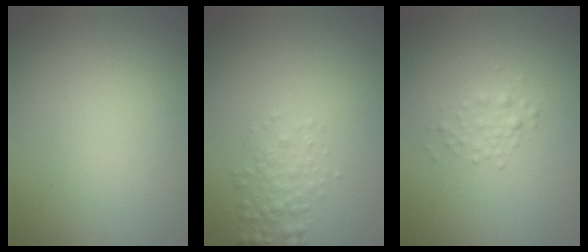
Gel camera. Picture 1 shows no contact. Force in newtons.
{"total": 1.8, "press": 1.8, "slide": 0.0}
{"total": 1.2, "press": 1.2, "slide": 0.1}